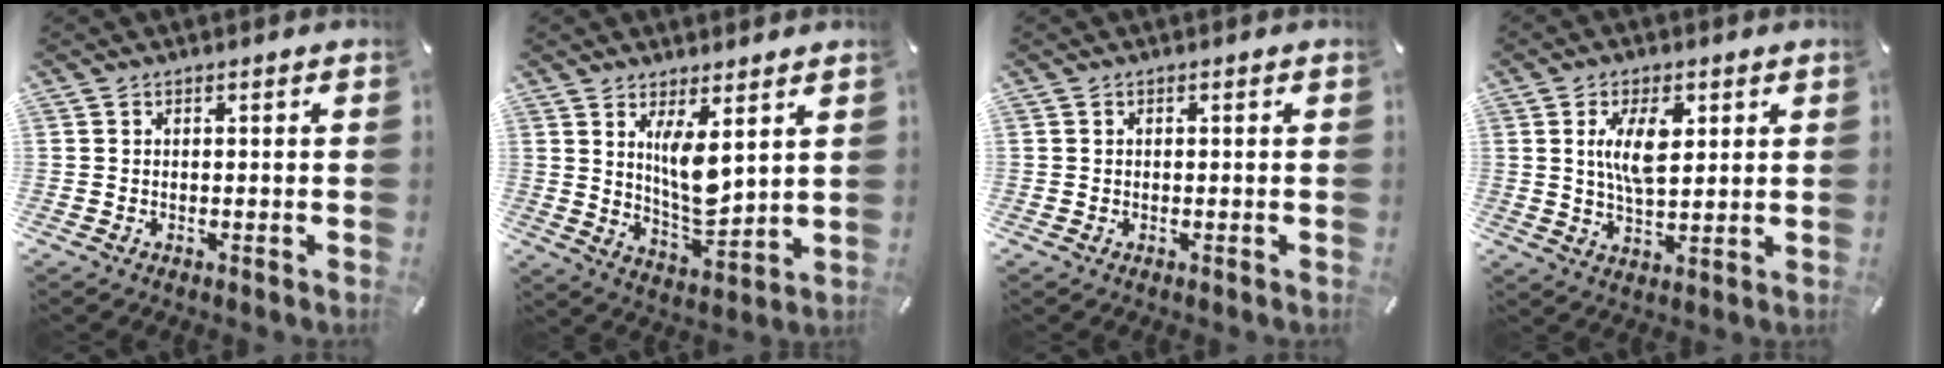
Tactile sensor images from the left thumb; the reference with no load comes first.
{"total": 9.3, "force": [4.0, 3.2, 7.8], "torque": [-0.145, -0.030, 0.066]}
{"total": 0.0}
{"total": 9.7, "force": [2.9, 4.8, 7.9], "torque": [-0.159, -0.009, 0.041]}